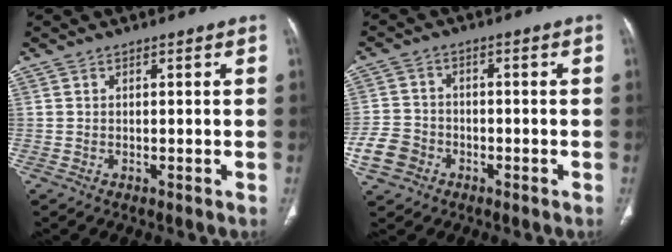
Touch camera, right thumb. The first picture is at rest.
{"total": 6.6, "force": [-3.0, 5.4, 2.5], "torque": [-0.044, 0.020, -0.055]}